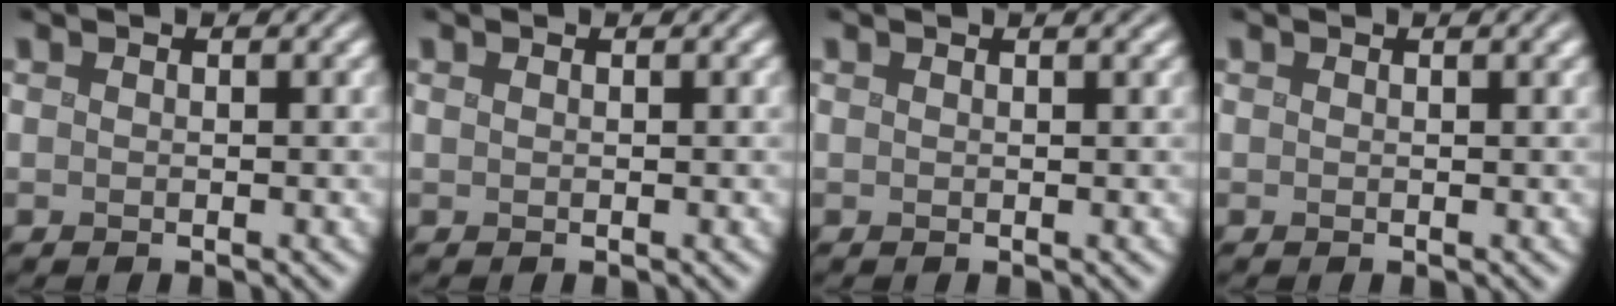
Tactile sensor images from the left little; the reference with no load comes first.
{"total": 0.0}
{"total": 1.8, "force": [1.1, 0.8, 1.2], "torque": [0.000, 0.011, -0.002]}
{"total": 1.3, "force": [0.8, 0.5, 1.0], "torque": [-0.007, 0.005, 0.003]}